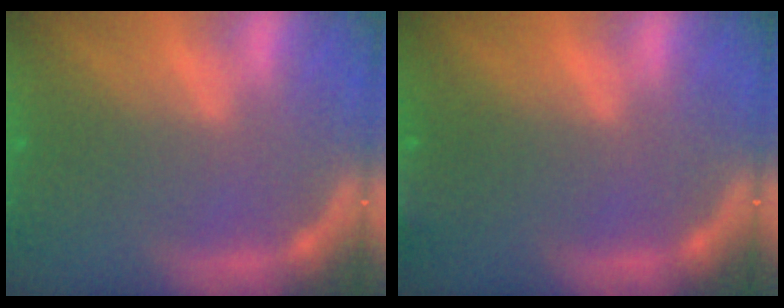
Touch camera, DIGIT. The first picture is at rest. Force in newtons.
{"total": 1.9}